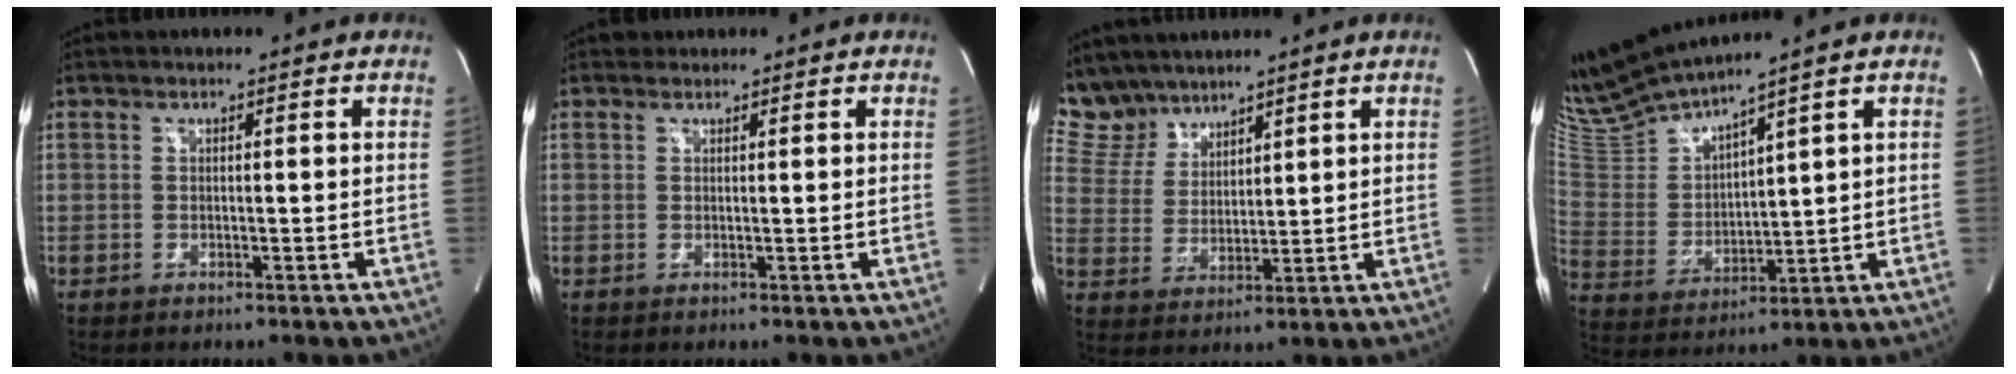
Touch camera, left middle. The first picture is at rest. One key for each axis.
{"total": 0.8, "fx": 0.7, "fy": 0.5, "fz": -0.1, "tx": 0.000, "ty": 0.004, "tz": 0.010}
{"total": 7.1, "fx": 6.5, "fy": 2.9, "fz": 0.4, "tx": -0.020, "ty": 0.011, "tz": 0.147}
{"total": 11.6, "fx": 10.8, "fy": -0.6, "fz": 4.2, "tx": -0.101, "ty": -0.004, "tz": 0.229}